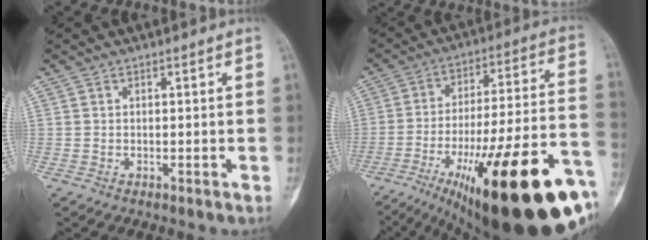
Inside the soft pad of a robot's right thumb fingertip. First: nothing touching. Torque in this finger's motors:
{"motor_torque": [3.54, 1.47, 2.15, -0.62, 0.63]}